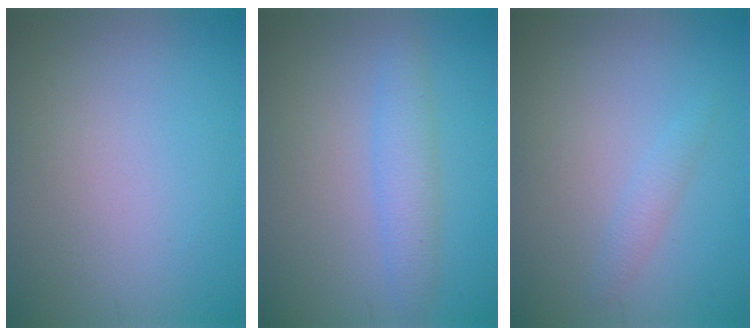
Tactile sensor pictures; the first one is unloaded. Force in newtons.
{"total": 2.5, "press": 2.5, "slide": 0.2}
{"total": 1.1, "press": 1.1, "slide": 0.1}